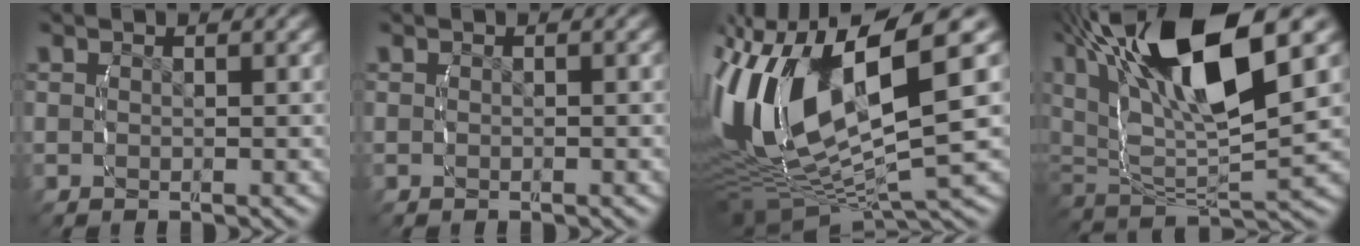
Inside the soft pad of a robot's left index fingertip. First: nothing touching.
{"total": 0.6, "force": [-0.5, 0.0, -0.2], "torque": [0.000, 0.001, -0.009]}
{"total": 17.5, "force": [0.2, 12.2, 12.5], "torque": [-0.278, -0.005, -0.005]}
{"total": 12.1, "force": [4.0, 6.9, 9.1], "torque": [-0.200, 0.014, 0.053]}